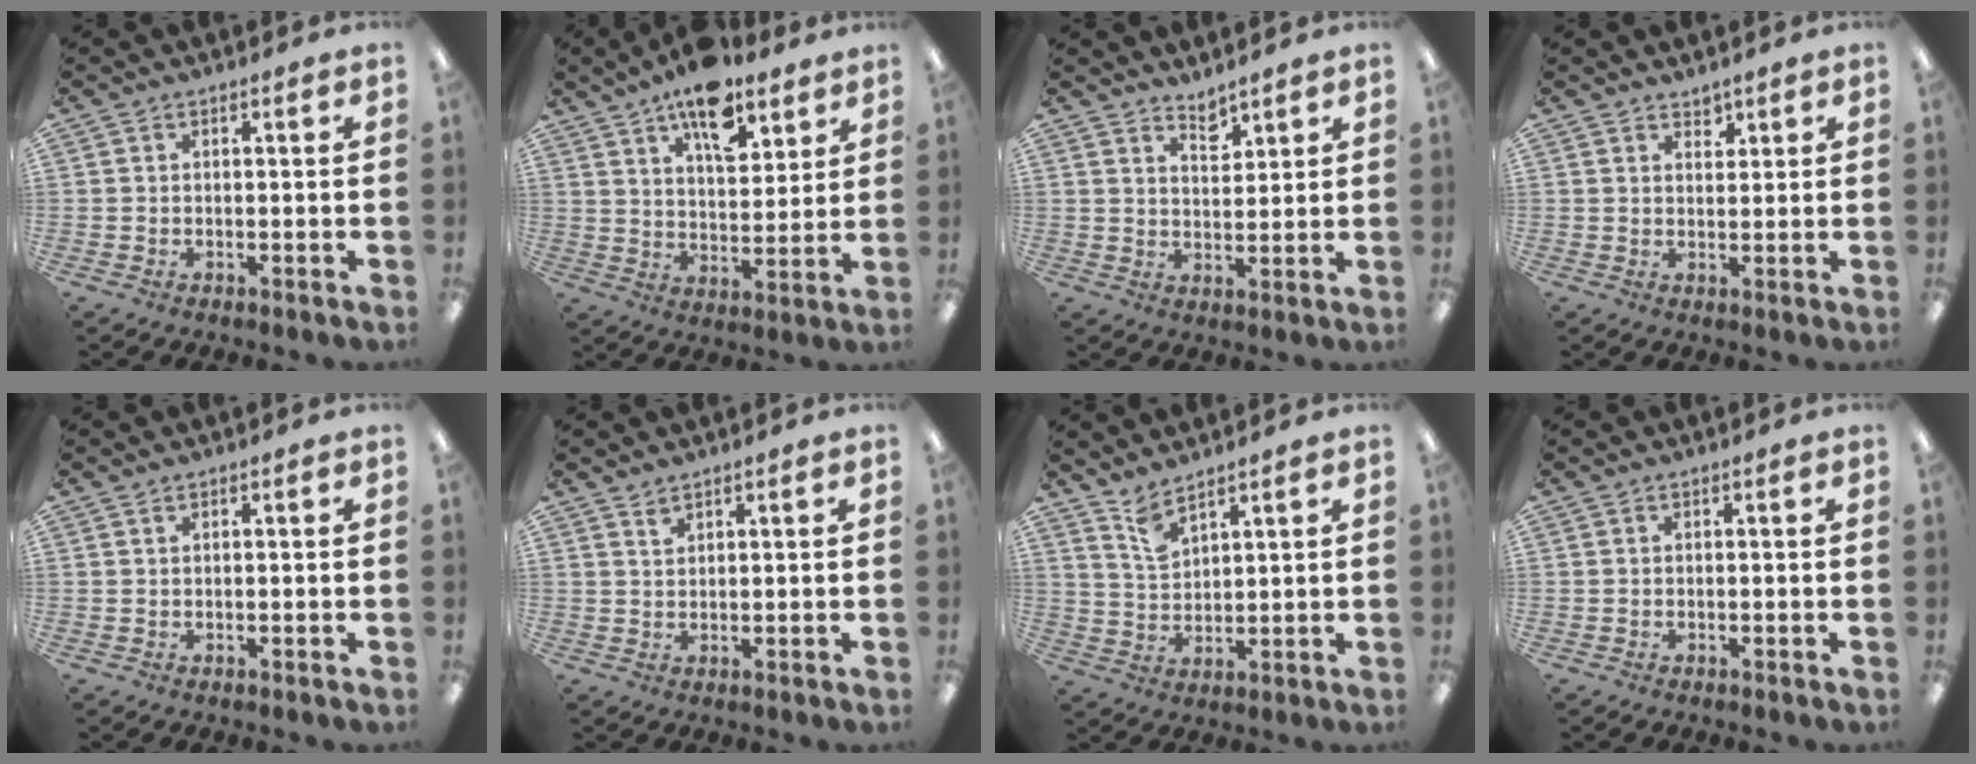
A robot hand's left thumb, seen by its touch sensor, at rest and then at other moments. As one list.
[{"total": 13.8, "force": [9.4, 6.4, 7.8], "torque": [-0.111, -0.047, 0.162]}, {"total": 4.2, "force": [3.9, 1.2, 0.9], "torque": [-0.010, -0.028, 0.070]}, {"total": 2.2, "force": [2.0, 0.9, 0.3], "torque": [0.009, -0.014, 0.035]}, {"total": 0.5, "force": [0.4, 0.2, 0.4], "torque": [-0.007, 0.003, 0.006]}, {"total": 1.9, "force": [1.7, 0.6, 0.5], "torque": [-0.004, -0.006, 0.032]}, {"total": 5.5, "force": [4.6, 1.8, 2.3], "torque": [-0.057, -0.022, 0.087]}, {"total": 0.0}]